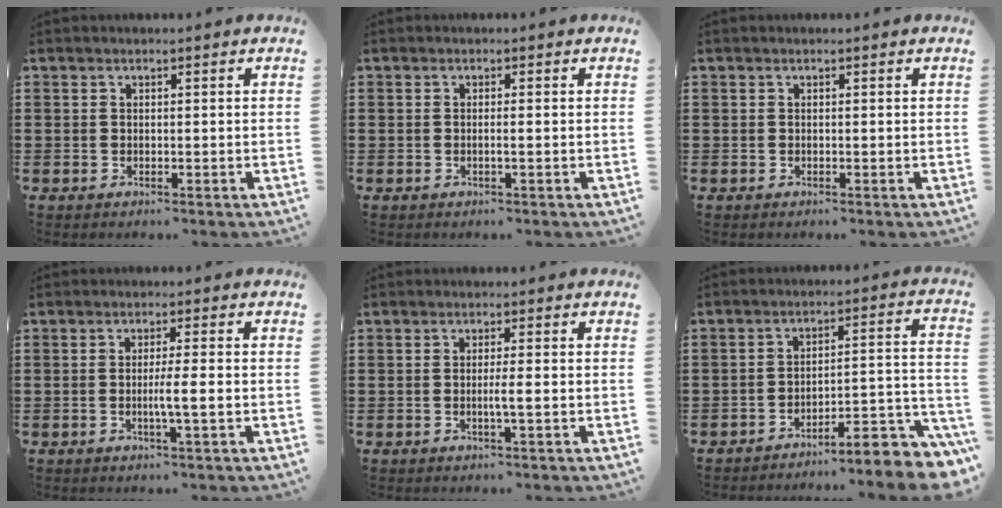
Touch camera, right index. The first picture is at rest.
{"total": 1.0, "force": [-0.3, -0.2, 0.9], "torque": [-0.017, -0.006, -0.005]}
{"total": 0.0}
{"total": 3.8, "force": [-0.8, -0.3, 3.7], "torque": [-0.064, -0.007, -0.017]}
{"total": 2.3, "force": [-0.5, -0.4, 2.2], "torque": [-0.038, -0.008, -0.011]}
{"total": 6.9, "force": [-5.7, 1.0, 3.8], "torque": [-0.054, -0.005, -0.109]}